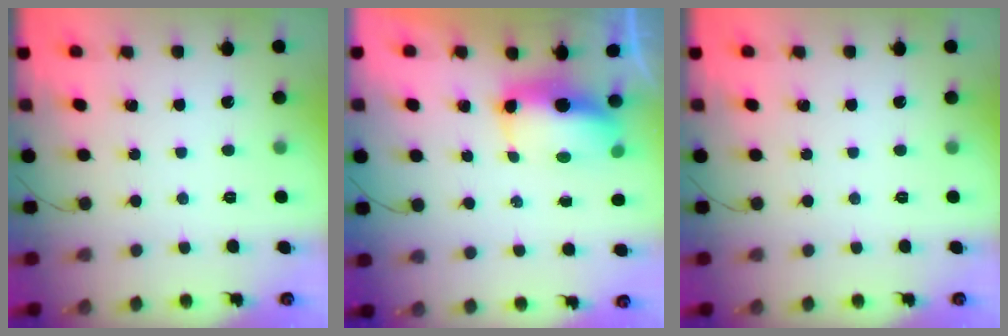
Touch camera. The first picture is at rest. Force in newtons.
{"total": 7.8, "press": 7.7, "slide": 1.0}
{"total": 0.0}